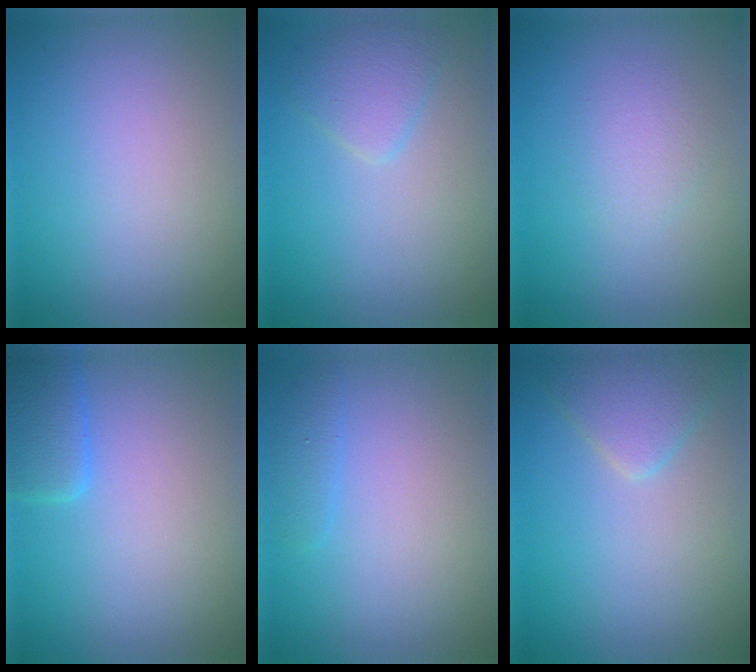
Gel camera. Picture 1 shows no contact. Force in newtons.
{"total": 2.2, "press": 2.2, "slide": 0.1}
{"total": 1.7, "press": 1.7, "slide": 0.0}
{"total": 2.6, "press": 2.6, "slide": 0.2}
{"total": 1.1, "press": 1.1, "slide": 0.1}
{"total": 2.7, "press": 2.7, "slide": 0.2}